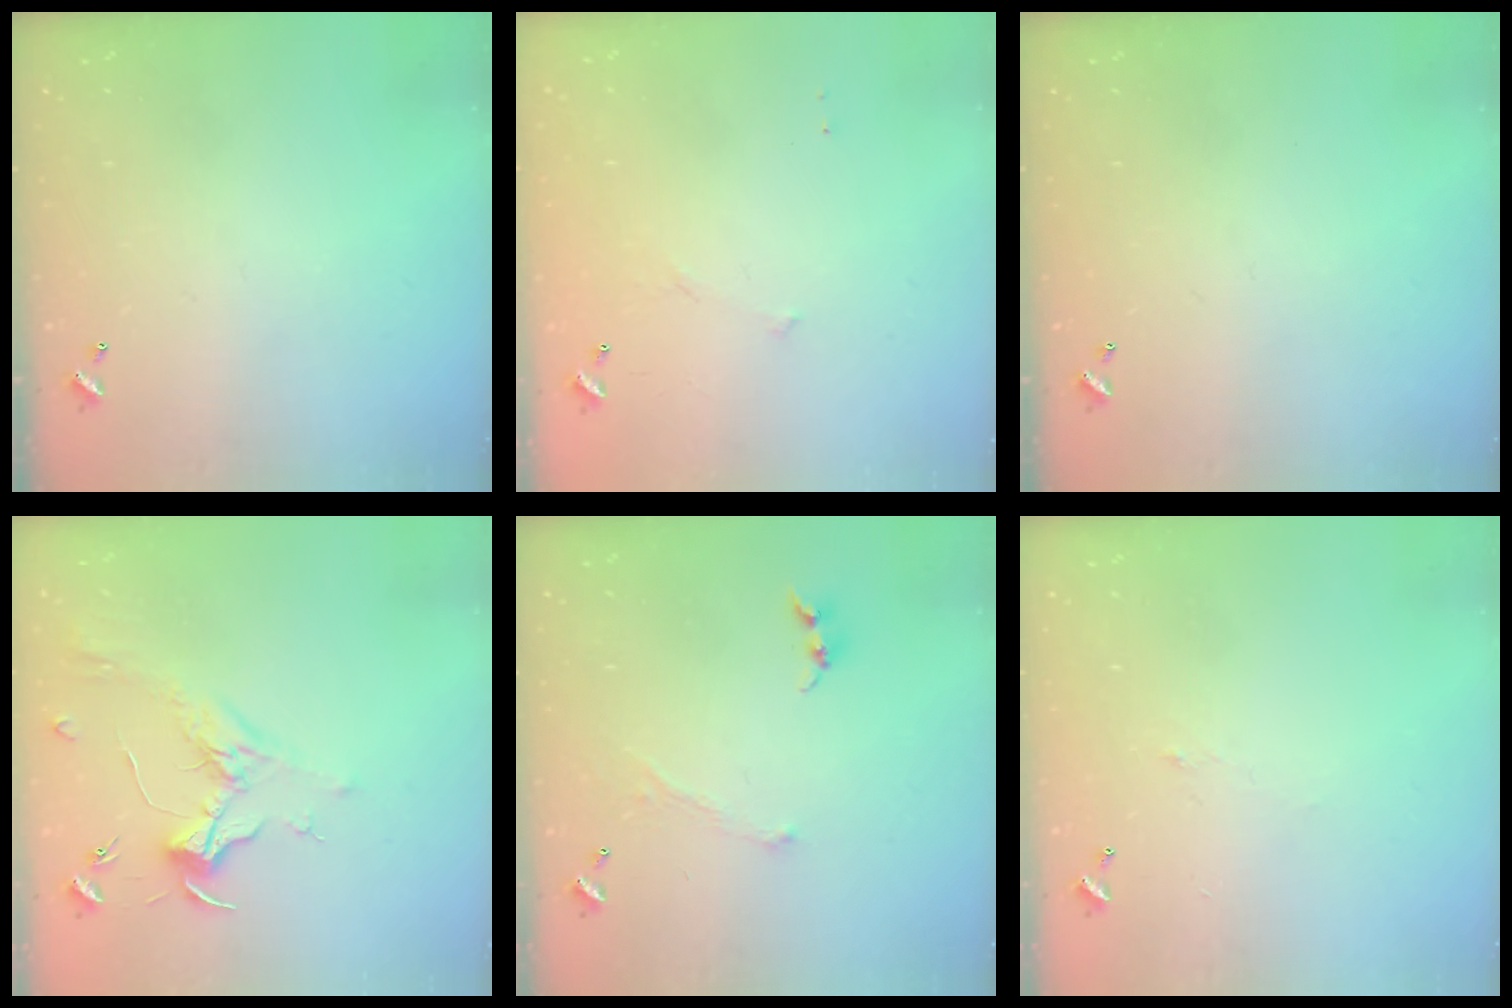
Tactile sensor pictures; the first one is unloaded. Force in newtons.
{"total": 7.6, "press": 7.5, "slide": 0.6}
{"total": 0.0}
{"total": 1.9, "press": 1.7, "slide": 0.7}
{"total": 1.3, "press": 1.2, "slide": 0.5}
{"total": 0.9, "press": 0.6, "slide": 0.6}